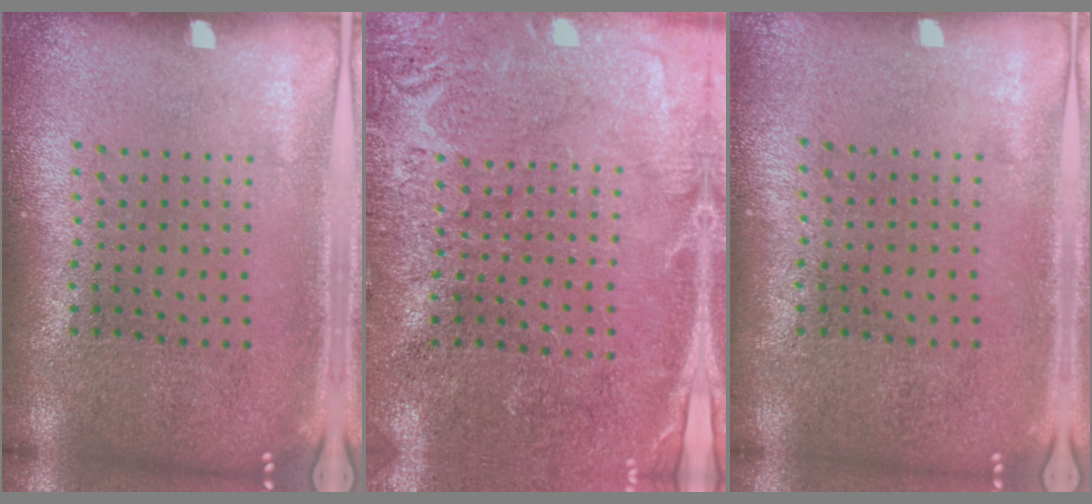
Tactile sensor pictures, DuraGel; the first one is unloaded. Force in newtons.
{"total": 2.7, "press": 2.6, "slide": 0.5}
{"total": 0.0}